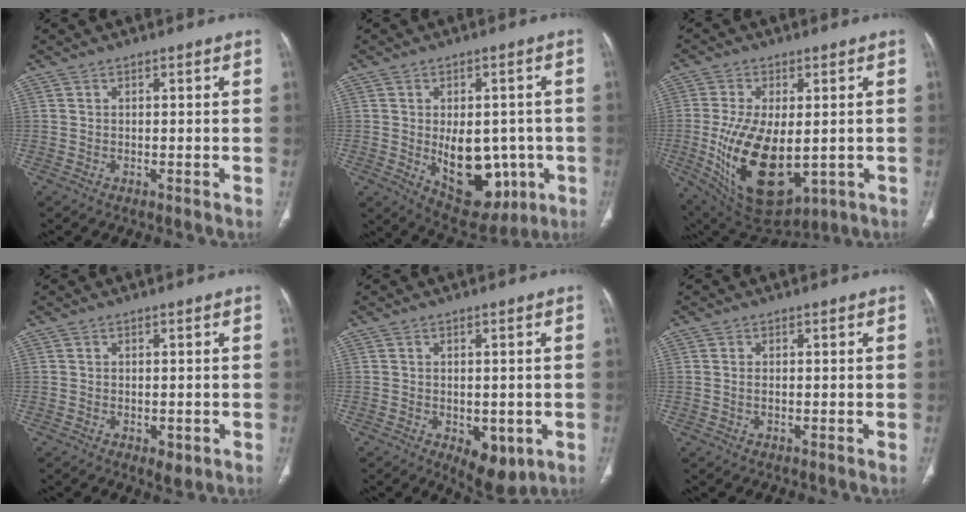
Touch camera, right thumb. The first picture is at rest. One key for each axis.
{"total": 14.5, "fx": -2.7, "fy": 9.0, "fz": 11.1, "tx": -0.119, "ty": 0.001, "tz": -0.011}
{"total": 18.8, "fx": -2.7, "fy": 10.0, "fz": 15.7, "tx": -0.289, "ty": -0.023, "tz": -0.013}
{"total": 2.6, "fx": -0.9, "fy": 1.5, "fz": 1.9, "tx": -0.020, "ty": -0.002, "tz": -0.005}
{"total": 7.1, "fx": -2.1, "fy": 4.0, "fz": 5.5, "tx": -0.054, "ty": -0.007, "tz": -0.014}
{"total": 0.9, "fx": 0.0, "fy": 0.5, "fz": 0.7, "tx": -0.019, "ty": 0.002, "tz": 0.001}